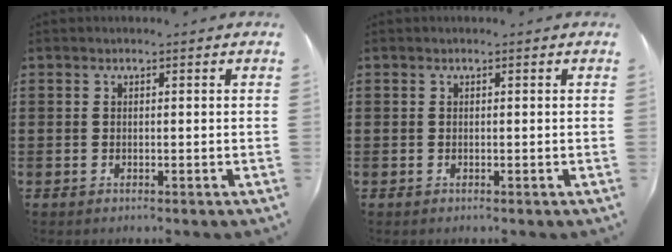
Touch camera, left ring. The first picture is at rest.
{"total": 0.0}